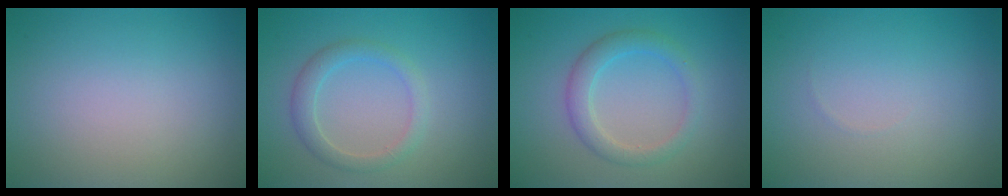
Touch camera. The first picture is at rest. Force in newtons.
{"total": 2.3, "press": 2.3, "slide": 0.0}
{"total": 2.7, "press": 2.7, "slide": 0.1}
{"total": 0.0}